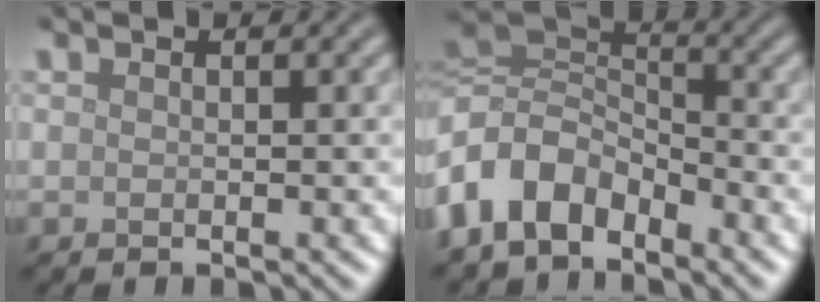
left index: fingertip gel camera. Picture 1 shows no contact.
{"total": 7.9, "force": [-3.7, 5.2, 4.8], "torque": [-0.094, 0.005, -0.083]}